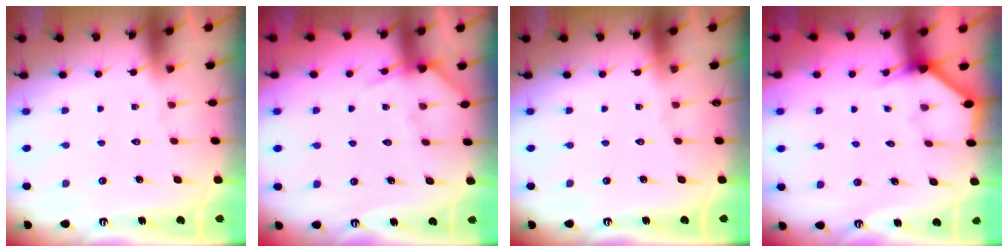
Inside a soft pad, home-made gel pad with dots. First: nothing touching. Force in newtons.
{"total": 7.9, "press": 7.9, "slide": 0.8}
{"total": 0.0}
{"total": 3.3, "press": 3.3, "slide": 0.2}